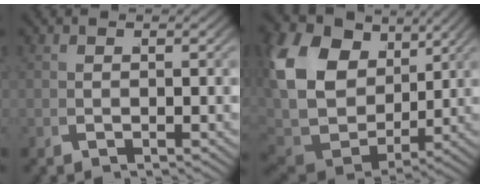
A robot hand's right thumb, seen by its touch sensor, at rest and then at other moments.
{"total": 14.7, "force": [2.3, 10.9, 9.6], "torque": [-0.230, -0.036, 0.051]}